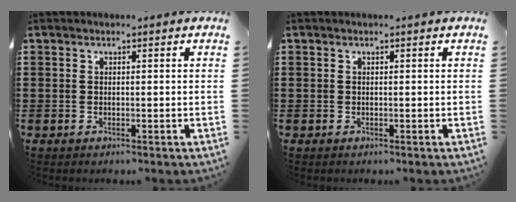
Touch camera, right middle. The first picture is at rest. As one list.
[{"total": 0.0}]